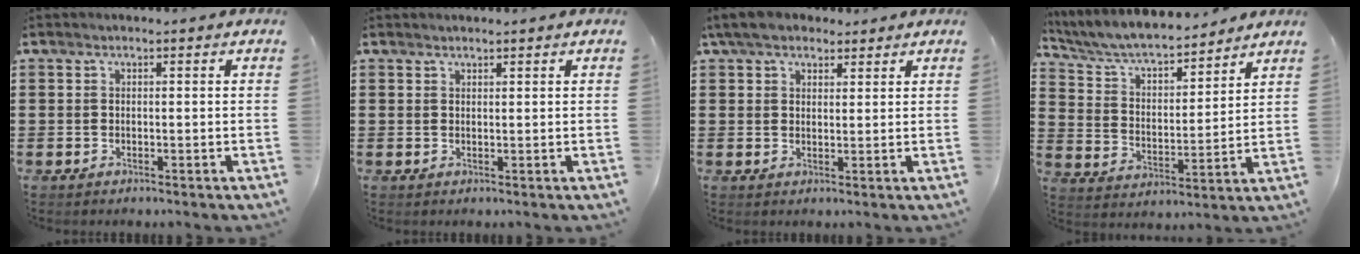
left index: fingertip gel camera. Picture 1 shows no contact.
{"total": 0.9, "force": [0.9, 0.1, 0.1], "torque": [-0.003, 0.000, 0.017]}
{"total": 4.7, "force": [3.8, 2.3, 1.7], "torque": [-0.040, 0.003, 0.068]}
{"total": 6.5, "force": [6.0, 1.0, 2.3], "torque": [-0.071, -0.038, 0.100]}